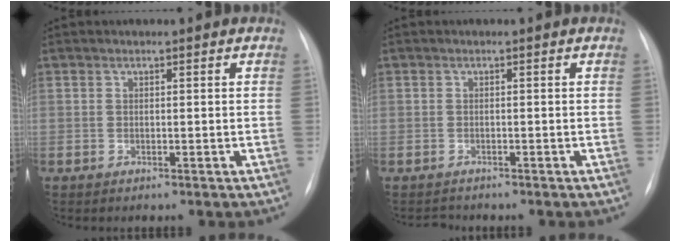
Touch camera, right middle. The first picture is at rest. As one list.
[{"total": 1.3, "force": [-1.0, 0.6, -0.5], "torque": [0.002, -0.004, -0.018]}]